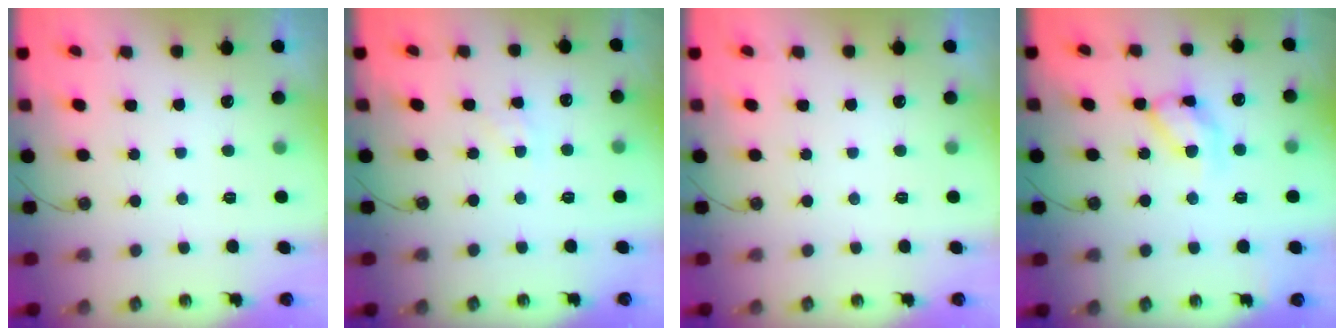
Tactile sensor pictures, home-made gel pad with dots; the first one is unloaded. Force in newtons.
{"total": 1.4, "press": 1.4, "slide": 0.3}
{"total": 0.0}
{"total": 11.6, "press": 11.5, "slide": 1.4}